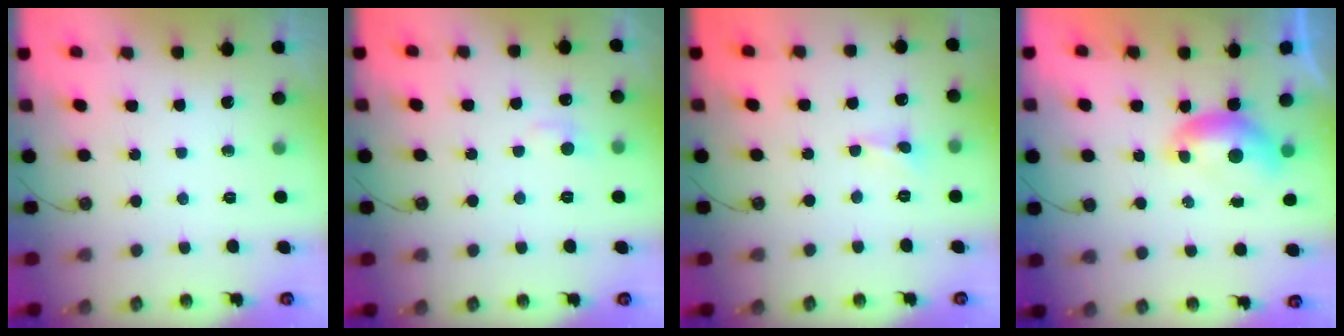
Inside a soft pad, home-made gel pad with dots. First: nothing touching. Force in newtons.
{"total": 1.2, "press": 0.8, "slide": 0.8}
{"total": 0.8, "press": 0.8, "slide": 0.2}
{"total": 0.0}